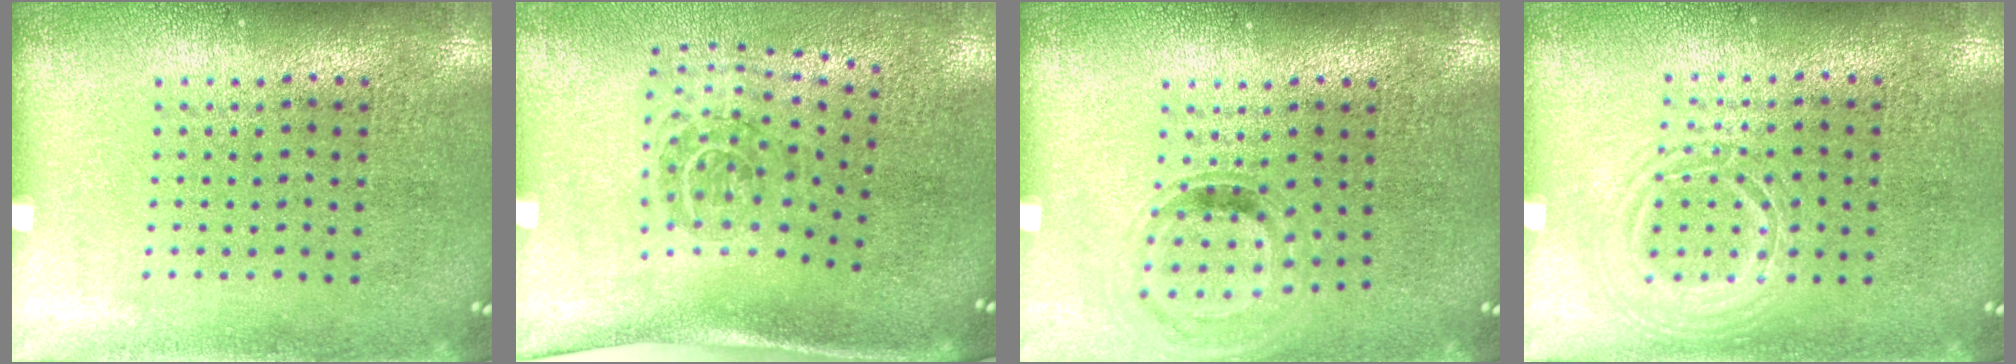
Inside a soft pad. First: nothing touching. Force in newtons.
{"total": 1.9, "press": 1.2, "slide": 1.5}
{"total": 0.8, "press": 0.8, "slide": 0.2}
{"total": 1.2, "press": 1.2, "slide": 0.1}